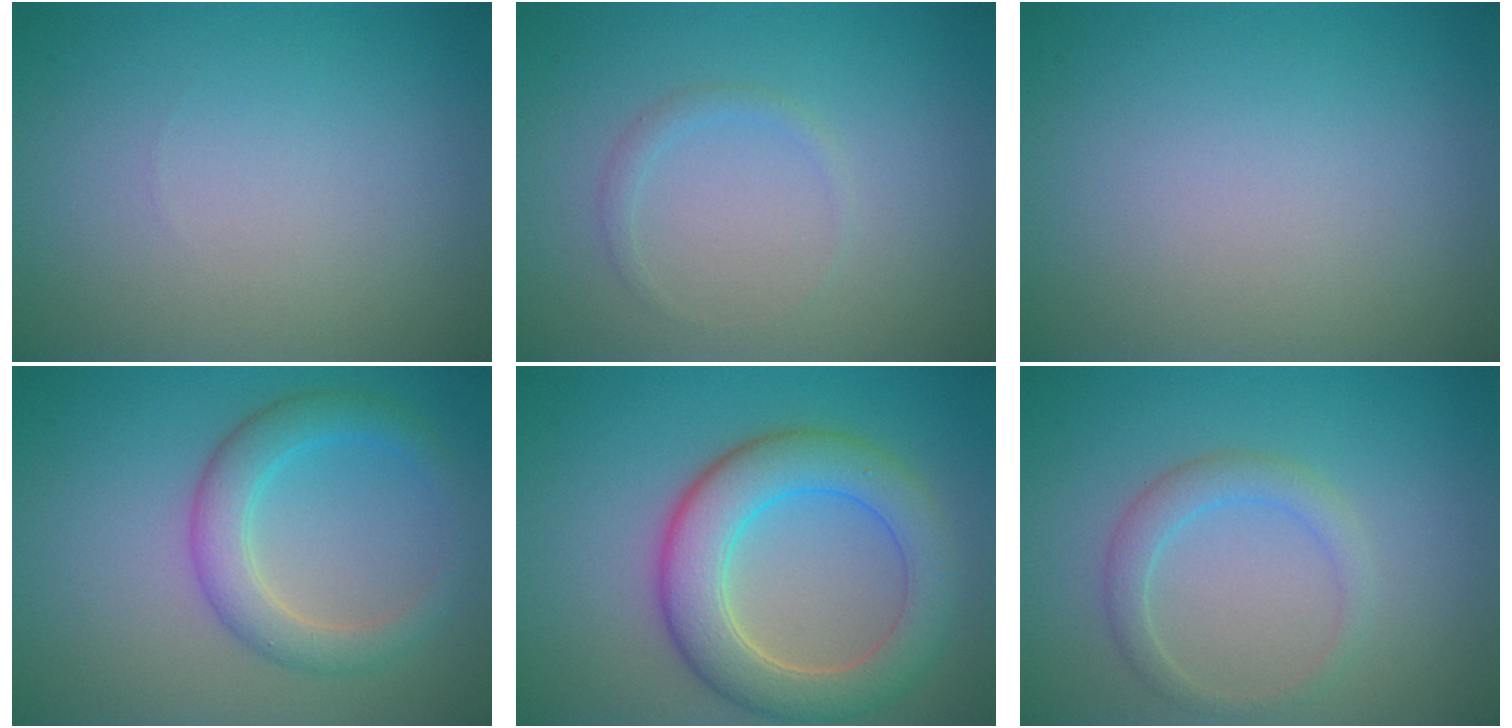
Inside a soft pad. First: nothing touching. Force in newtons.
{"total": 0.9, "press": 0.9, "slide": 0.1}
{"total": 0.0}
{"total": 3.8, "press": 3.8, "slide": 0.1}
{"total": 6.8, "press": 6.8, "slide": 0.6}
{"total": 2.2, "press": 2.2, "slide": 0.2}